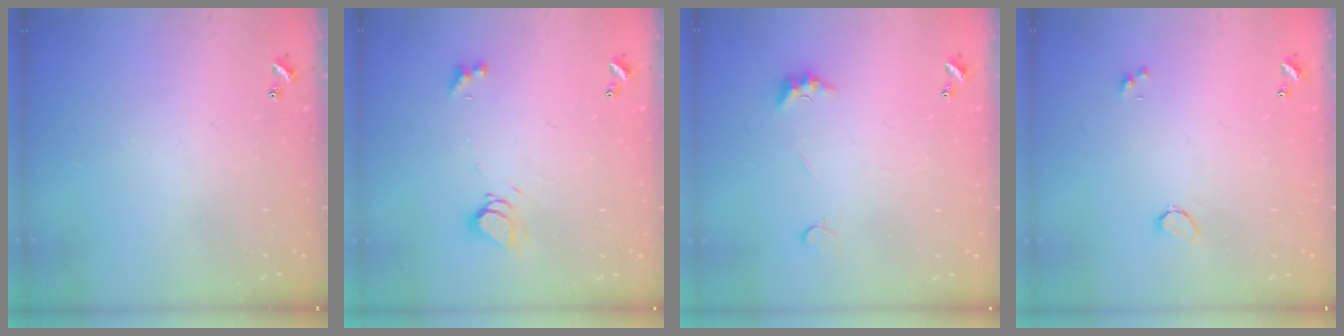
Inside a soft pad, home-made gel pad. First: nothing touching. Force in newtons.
{"total": 5.5, "press": 5.4, "slide": 0.8}
{"total": 2.5, "press": 2.4, "slide": 0.7}
{"total": 0.6, "press": 0.4, "slide": 0.5}